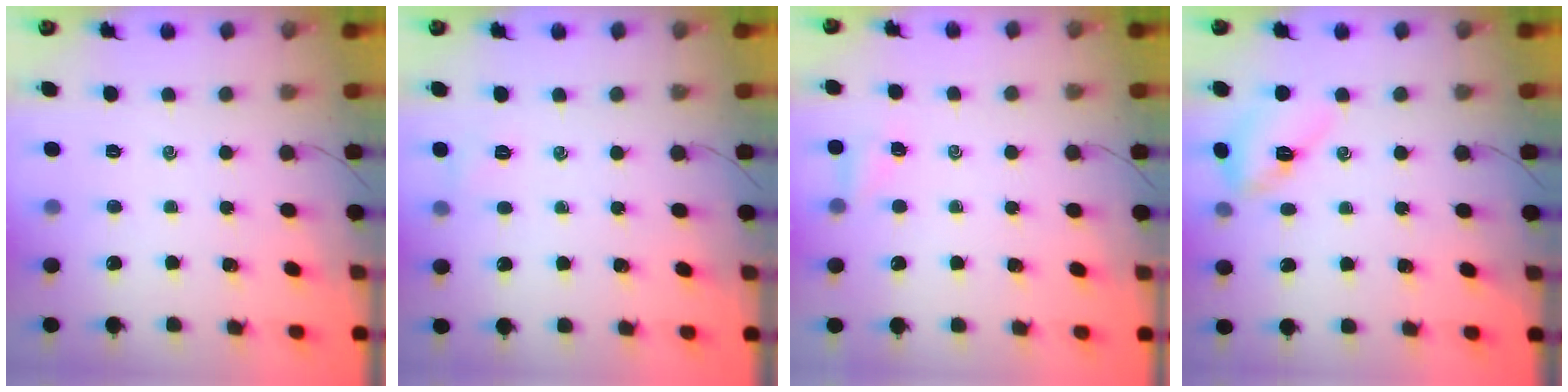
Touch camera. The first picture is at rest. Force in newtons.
{"total": 4.8, "press": 4.6, "slide": 1.0}
{"total": 2.4, "press": 2.3, "slide": 0.9}
{"total": 7.8, "press": 7.7, "slide": 0.3}